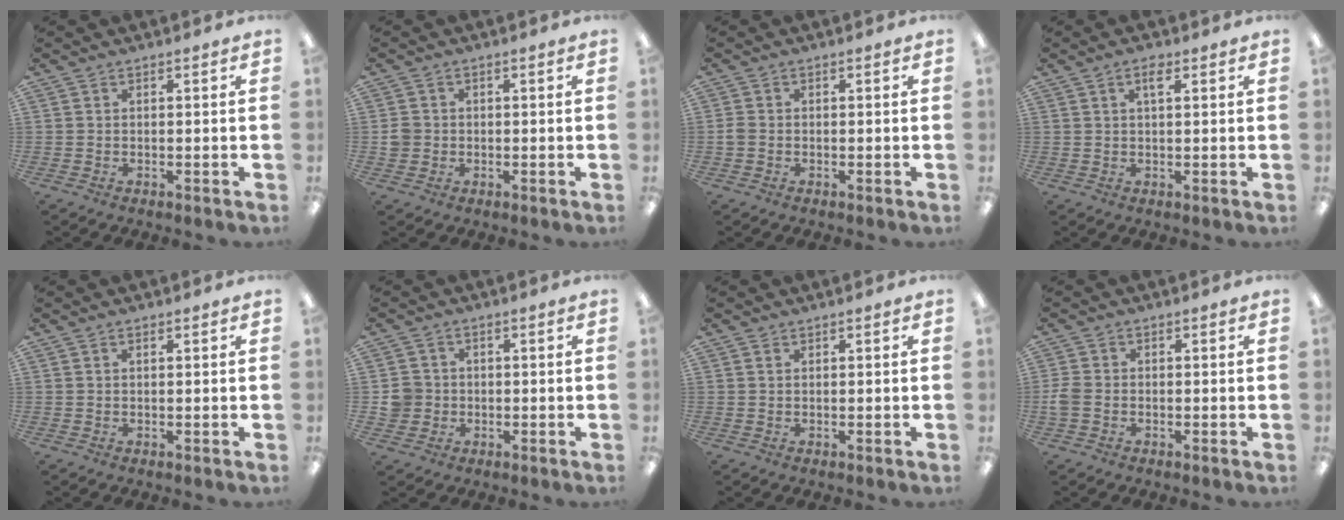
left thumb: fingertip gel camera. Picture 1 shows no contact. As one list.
[{"total": 2.6, "force": [-0.2, 2.5, 0.6], "torque": [-0.004, 0.001, -0.008]}, {"total": 1.7, "force": [-0.5, 1.3, 0.9], "torque": [-0.023, 0.000, -0.011]}, {"total": 2.9, "force": [1.5, 1.1, 2.2], "torque": [-0.040, 0.002, 0.024]}, {"total": 0.7, "force": [0.4, 0.3, 0.4], "torque": [-0.001, -0.001, 0.006]}, {"total": 4.9, "force": [-0.3, 4.8, 1.1], "torque": [-0.020, 0.012, -0.004]}, {"total": 0.8, "force": [0.4, 0.6, 0.5], "torque": [-0.010, 0.004, 0.007]}, {"total": 3.3, "force": [-0.8, 2.3, 2.1], "torque": [-0.041, 0.006, -0.015]}]